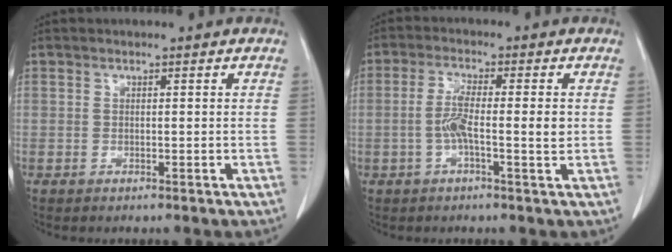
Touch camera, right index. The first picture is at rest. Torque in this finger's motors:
{"motor_torque": [0.24, 0.02, 0.16, 0.06]}